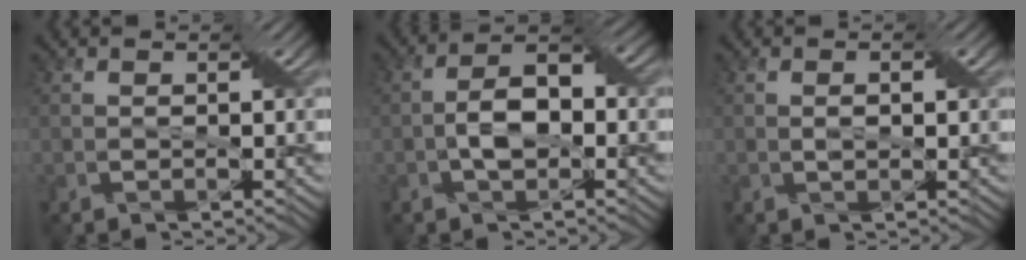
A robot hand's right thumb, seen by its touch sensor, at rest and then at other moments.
{"total": 5.3, "force": [-1.0, 2.8, 4.4], "torque": [-0.073, 0.011, -0.020]}
{"total": 0.7, "force": [0.2, 0.1, 0.7], "torque": [-0.012, 0.003, 0.005]}